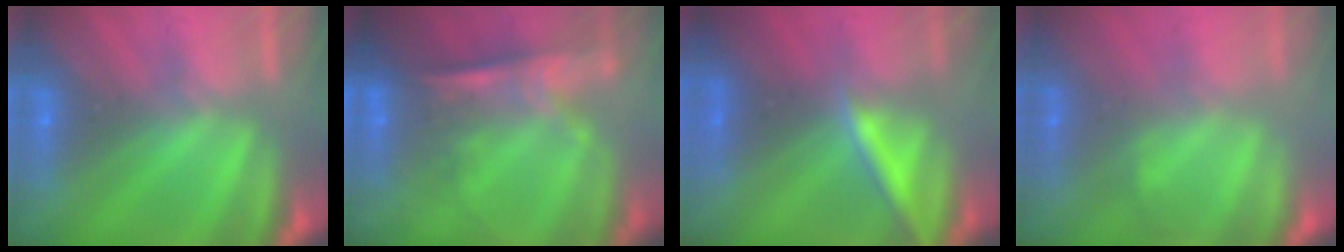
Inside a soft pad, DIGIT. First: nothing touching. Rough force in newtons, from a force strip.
{"total": 6.7}
{"total": 2.2}
{"total": 2.5}